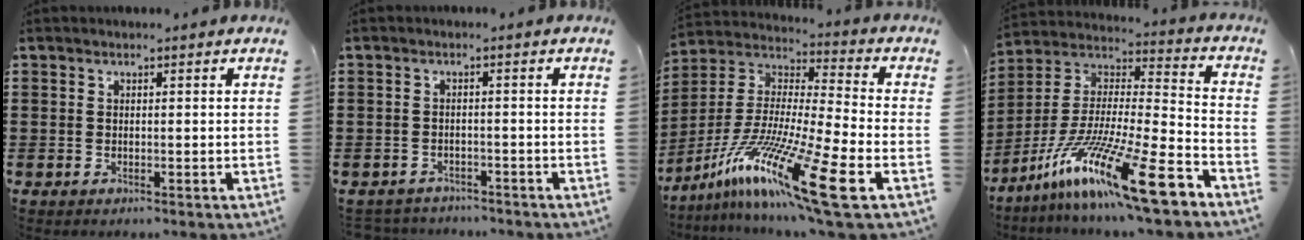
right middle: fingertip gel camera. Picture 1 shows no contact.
{"total": 1.8, "force": [-1.8, 0.4, -0.2], "torque": [-0.004, 0.000, -0.041]}
{"total": 17.4, "force": [-11.0, 0.8, 13.5], "torque": [-0.284, -0.005, -0.206]}
{"total": 16.9, "force": [-11.9, 0.7, 12.0], "torque": [-0.231, 0.009, -0.218]}